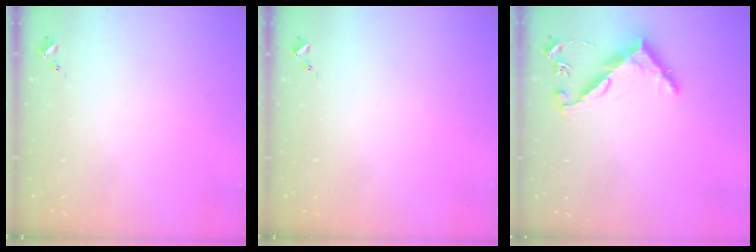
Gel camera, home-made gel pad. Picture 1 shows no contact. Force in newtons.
{"total": 0.0}
{"total": 7.5, "press": 7.5, "slide": 0.5}